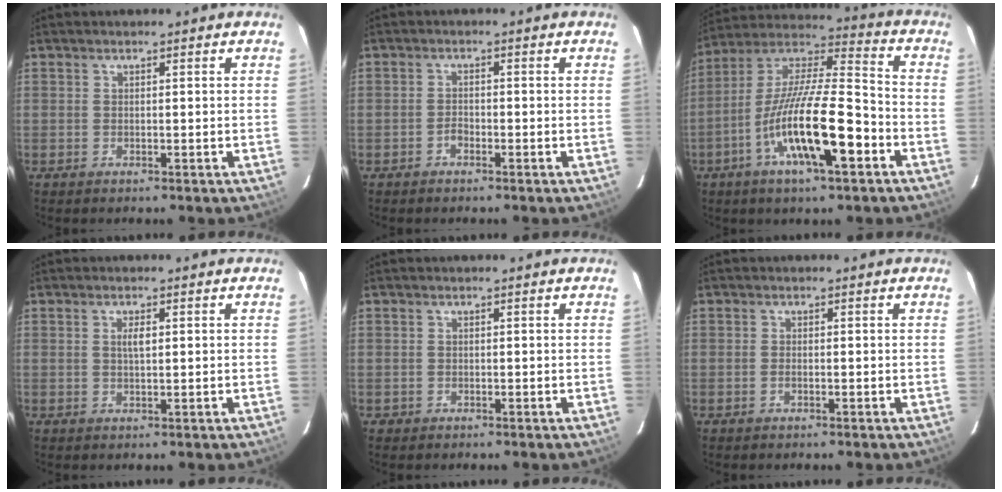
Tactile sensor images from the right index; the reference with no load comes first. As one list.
[{"total": 1.3, "force": [-1.0, 0.8, 0.5], "torque": [-0.009, 0.004, -0.017]}, {"total": 18.5, "force": [-7.4, 4.2, 16.5], "torque": [-0.302, -0.014, -0.137]}, {"total": 1.9, "force": [0.4, 0.7, 1.7], "torque": [-0.032, 0.001, 0.008]}, {"total": 1.1, "force": [-0.5, 1.1, 0.0], "torque": [-0.002, 0.002, -0.004]}, {"total": 0.7, "force": [-0.3, 0.3, 0.6], "torque": [-0.012, 0.000, -0.005]}]